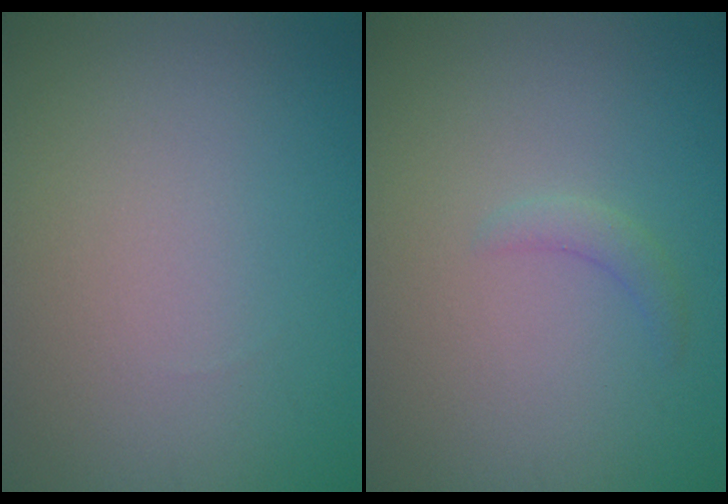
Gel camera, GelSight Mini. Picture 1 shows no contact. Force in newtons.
{"total": 1.2, "press": 1.2, "slide": 0.1}